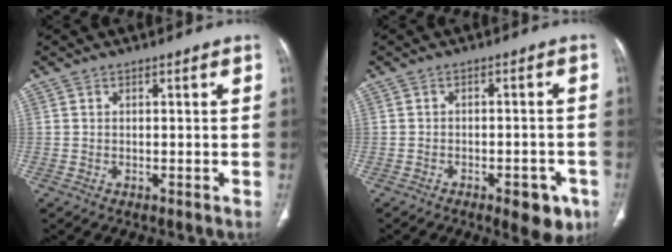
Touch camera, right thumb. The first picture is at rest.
{"total": 7.0, "force": [-3.7, 3.1, 5.1], "torque": [-0.039, 0.014, -0.042]}